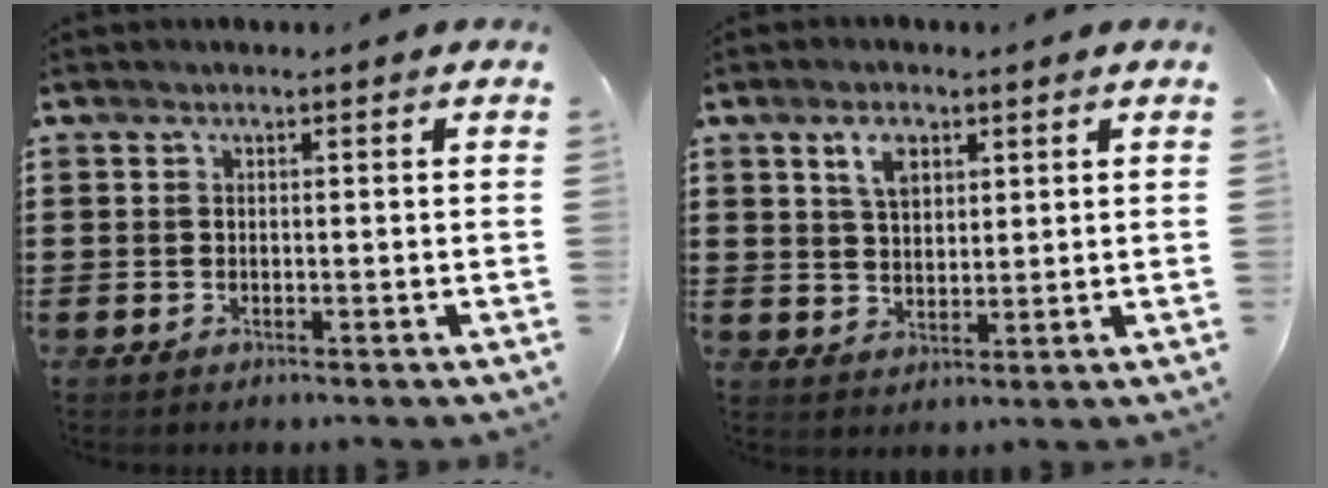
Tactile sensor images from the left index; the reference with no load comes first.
{"total": 4.7, "force": [2.6, 2.5, 3.1], "torque": [-0.054, 0.003, 0.042]}